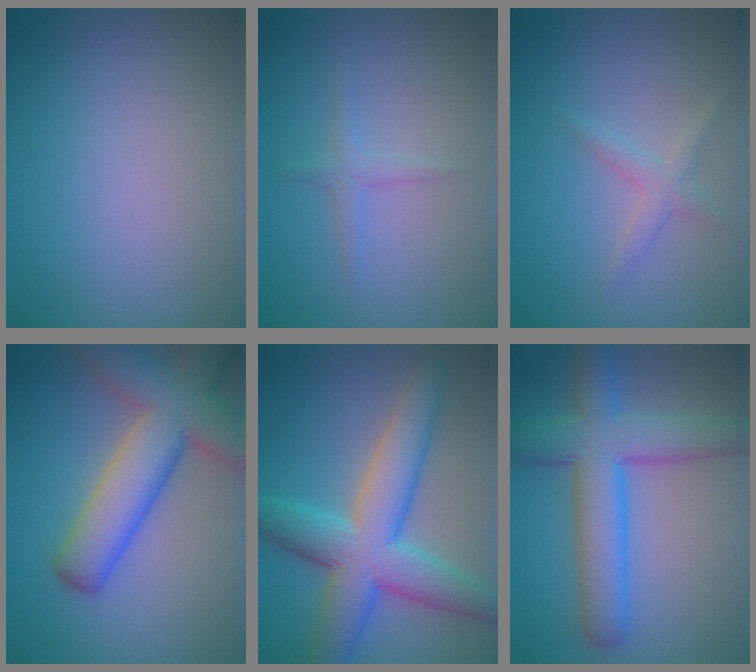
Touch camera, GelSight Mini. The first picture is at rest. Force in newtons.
{"total": 1.2, "press": 1.2, "slide": 0.0}
{"total": 1.6, "press": 1.6, "slide": 0.0}
{"total": 9.4, "press": 9.4, "slide": 0.5}
{"total": 8.7, "press": 8.7, "slide": 0.3}
{"total": 7.4, "press": 7.4, "slide": 0.2}